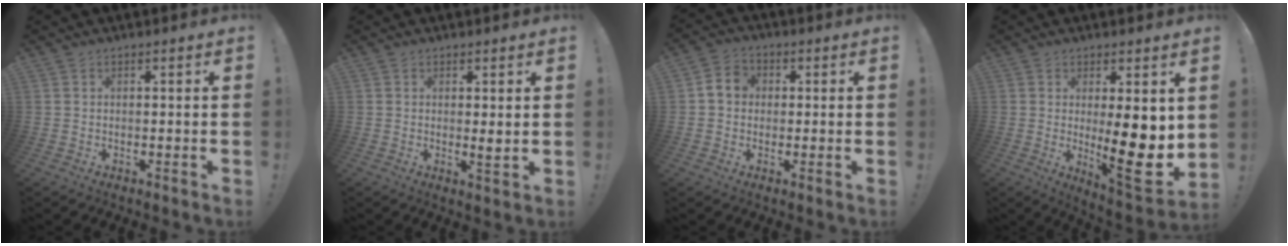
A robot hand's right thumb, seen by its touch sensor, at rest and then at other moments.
{"total": 2.4, "force": [0.7, 0.2, 2.2], "torque": [-0.018, -0.015, 0.008]}
{"total": 5.8, "force": [0.4, 5.0, 2.9], "torque": [-0.041, 0.015, 0.009]}
{"total": 14.7, "force": [0.4, 3.5, 14.2], "torque": [-0.184, -0.037, 0.018]}